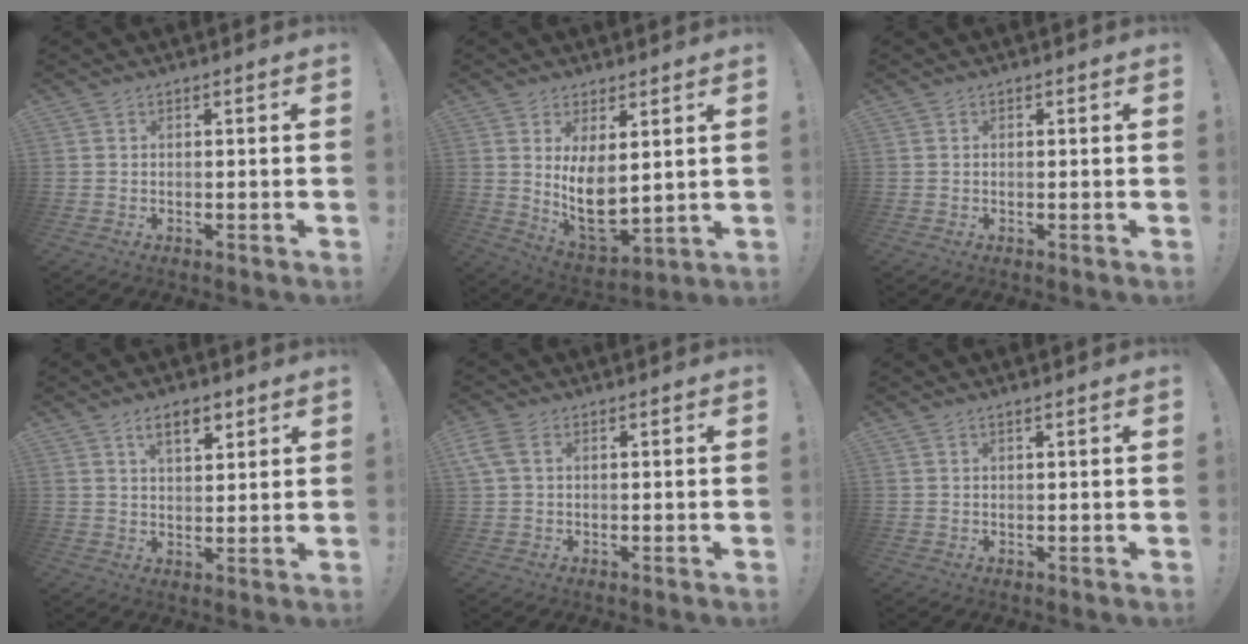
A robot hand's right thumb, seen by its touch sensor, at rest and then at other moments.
{"total": 10.8, "force": [3.2, 5.4, 8.8], "torque": [-0.153, -0.050, 0.065]}
{"total": 0.0}
{"total": 7.4, "force": [4.2, 3.6, 4.9], "torque": [-0.070, -0.011, 0.072]}
{"total": 4.1, "force": [1.4, 2.2, 3.1], "torque": [-0.069, 0.006, 0.028]}
{"total": 0.8, "force": [0.7, 0.2, 0.3], "torque": [-0.015, 0.003, 0.015]}